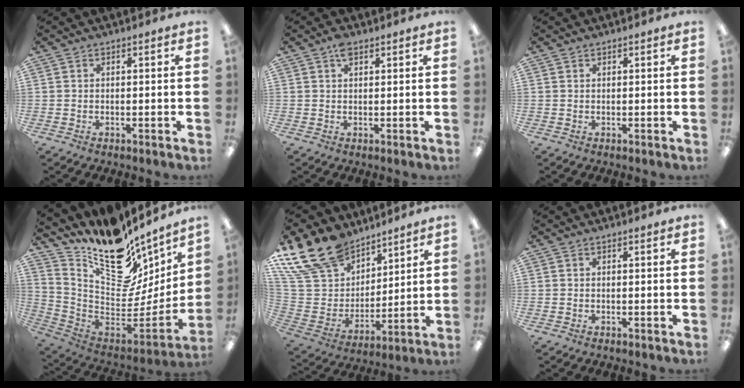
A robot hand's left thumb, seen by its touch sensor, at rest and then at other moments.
{"total": 3.0, "force": [1.9, 1.5, 1.9], "torque": [-0.034, 0.000, 0.031]}
{"total": 0.6, "force": [0.5, 0.2, 0.1], "torque": [-0.002, 0.002, 0.010]}
{"total": 19.1, "force": [12.8, 9.6, 10.5], "torque": [-0.153, -0.123, 0.221]}
{"total": 21.0, "force": [15.2, 12.3, 7.8], "torque": [-0.177, -0.088, 0.291]}
{"total": 0.0}